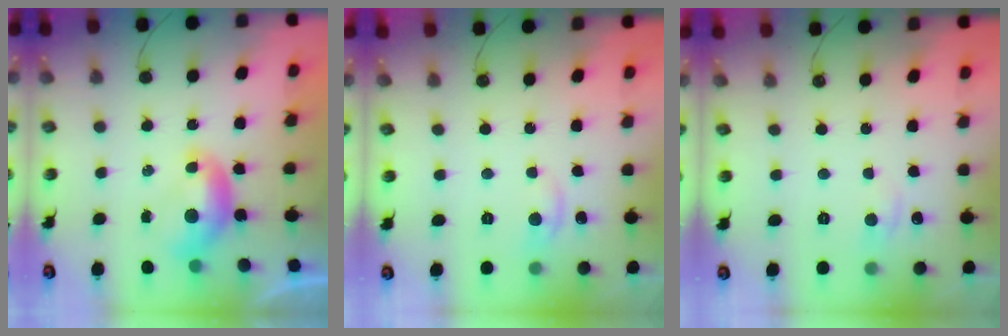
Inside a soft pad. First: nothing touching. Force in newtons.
{"total": 2.0, "press": 1.8, "slide": 0.7}
{"total": 0.9, "press": 0.7, "slide": 0.6}